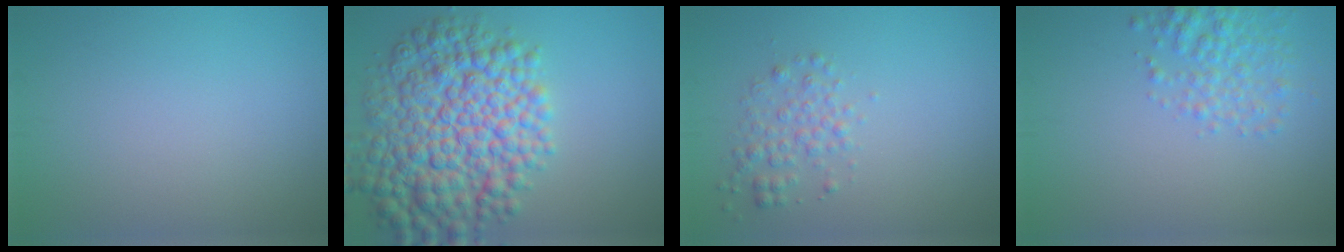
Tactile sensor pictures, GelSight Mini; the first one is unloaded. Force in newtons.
{"total": 11.4, "press": 11.4, "slide": 0.1}
{"total": 2.2, "press": 2.2, "slide": 0.1}
{"total": 3.1, "press": 3.1, "slide": 0.1}